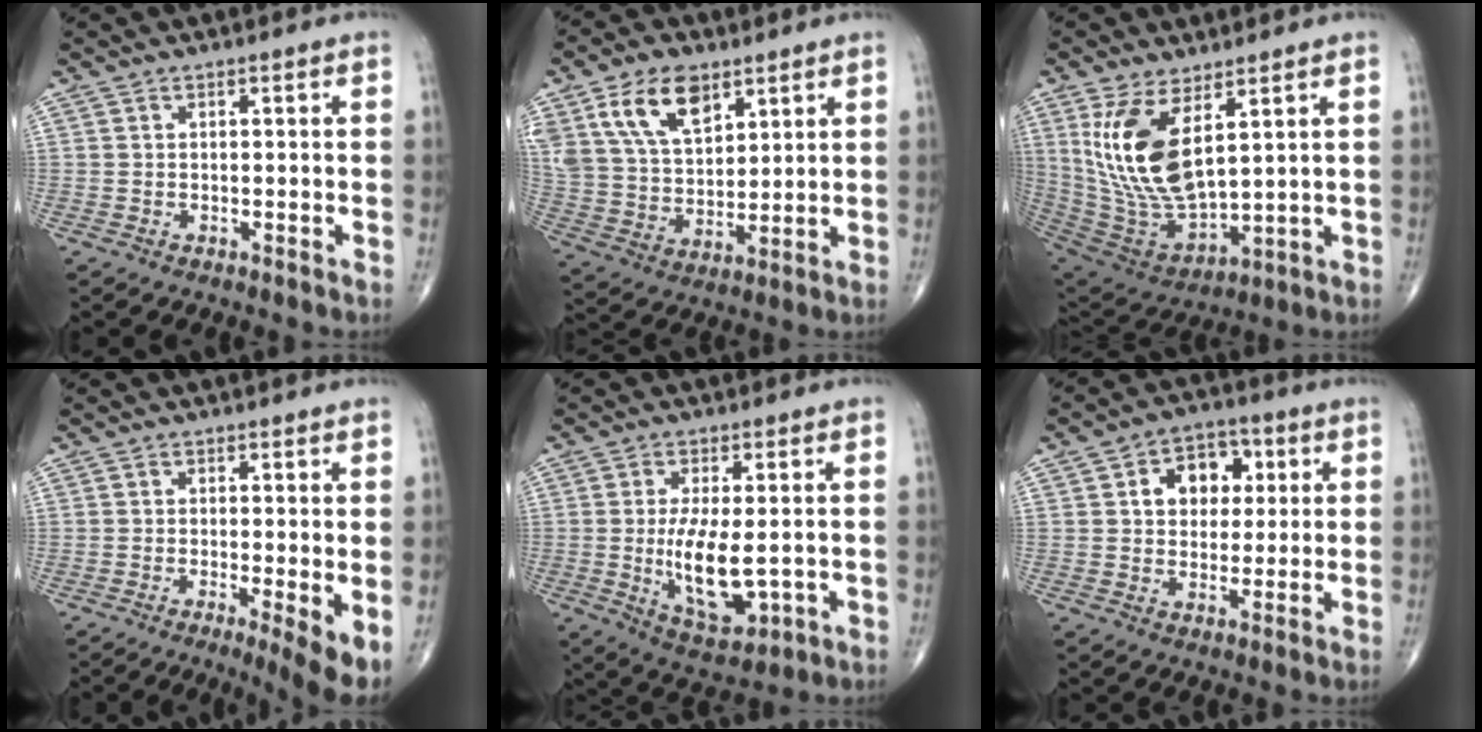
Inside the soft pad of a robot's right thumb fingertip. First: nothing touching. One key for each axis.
{"total": 14.6, "fx": 7.8, "fy": 8.4, "fz": 9.1, "tx": -0.149, "ty": -0.026, "tz": 0.157}
{"total": 16.6, "fx": 5.9, "fy": 7.4, "fz": 13.6, "tx": -0.260, "ty": -0.031, "tz": 0.138}
{"total": 5.4, "fx": -1.2, "fy": 0.8, "fz": 5.2, "tx": -0.086, "ty": -0.018, "tz": -0.024}
{"total": 11.2, "fx": -1.0, "fy": 4.7, "fz": 10.2, "tx": -0.174, "ty": -0.022, "tz": -0.003}
{"total": 9.5, "fx": 2.3, "fy": 7.0, "fz": 6.0, "tx": -0.043, "ty": 0.007, "tz": 0.033}